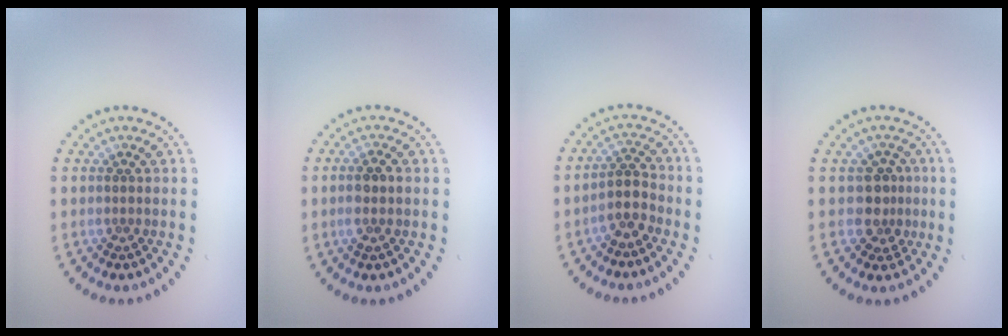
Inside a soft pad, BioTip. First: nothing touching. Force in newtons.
{"total": 1.9, "press": 1.9, "slide": 0.6}
{"total": 2.5, "press": 2.1, "slide": 1.4}
{"total": 2.5, "press": 2.2, "slide": 1.2}